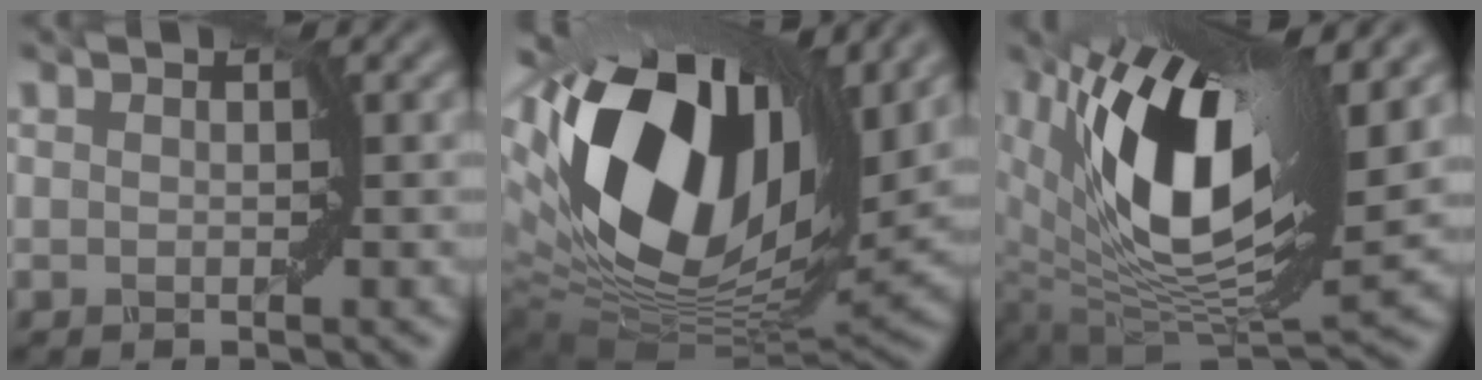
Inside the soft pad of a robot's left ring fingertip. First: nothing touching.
{"total": 18.6, "force": [6.1, 10.9, 13.7], "torque": [-0.305, 0.007, 0.115]}
{"total": 13.3, "force": [4.5, 5.5, 11.2], "torque": [-0.202, -0.006, 0.086]}